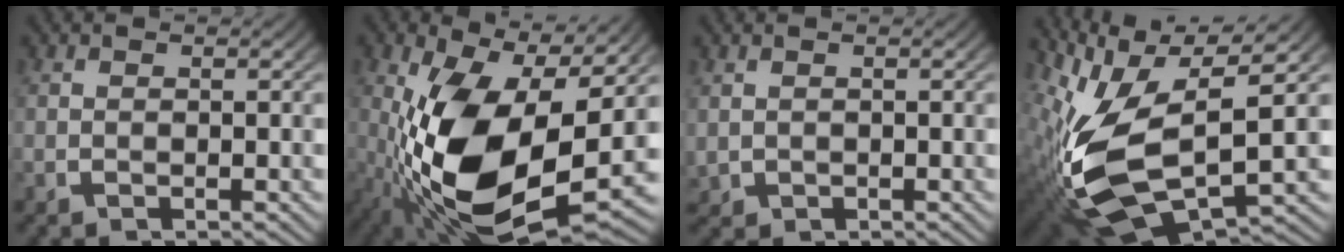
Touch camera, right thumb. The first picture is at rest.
{"total": 16.4, "force": [-1.3, 9.0, 13.6], "torque": [-0.281, -0.064, 0.014]}
{"total": 1.5, "force": [0.1, 1.5, 0.4], "torque": [-0.018, -0.008, 0.011]}
{"total": 15.2, "force": [-0.9, 8.6, 12.6], "torque": [-0.264, -0.051, 0.013]}